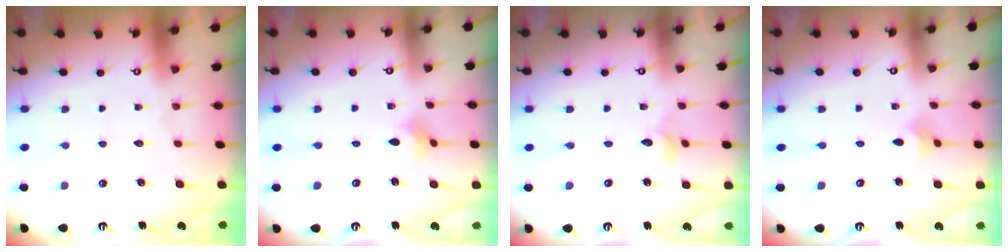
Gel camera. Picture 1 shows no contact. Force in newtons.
{"total": 3.2, "press": 3.2, "slide": 0.7}
{"total": 2.8, "press": 2.8, "slide": 0.3}
{"total": 2.1, "press": 2.1, "slide": 0.4}